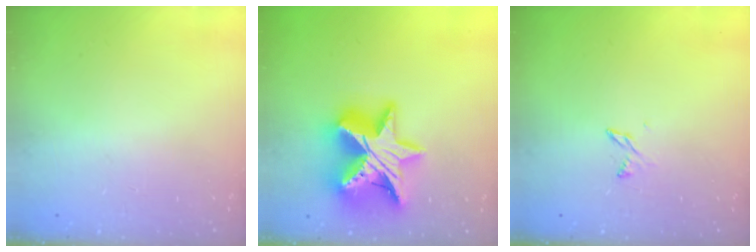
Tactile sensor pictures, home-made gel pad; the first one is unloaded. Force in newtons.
{"total": 22.0, "press": 22.0, "slide": 1.6}
{"total": 2.7, "press": 2.7, "slide": 0.4}